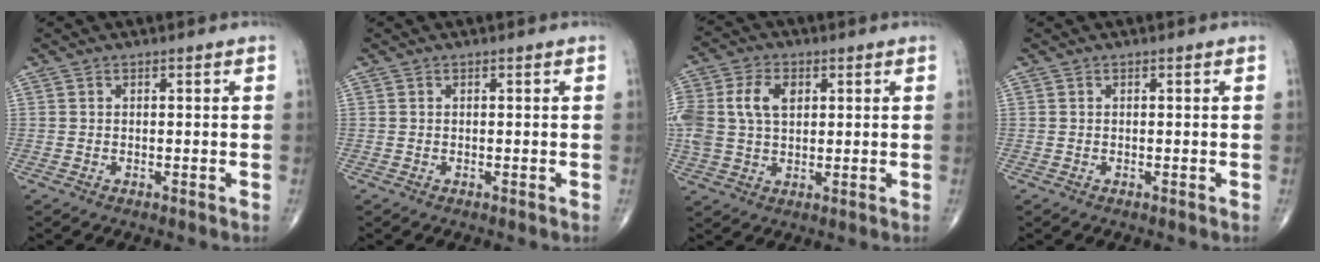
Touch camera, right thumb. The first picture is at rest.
{"total": 0.0}
{"total": 12.3, "force": [2.6, 8.4, 8.6], "torque": [-0.204, 0.007, 0.049]}
{"total": 0.0}